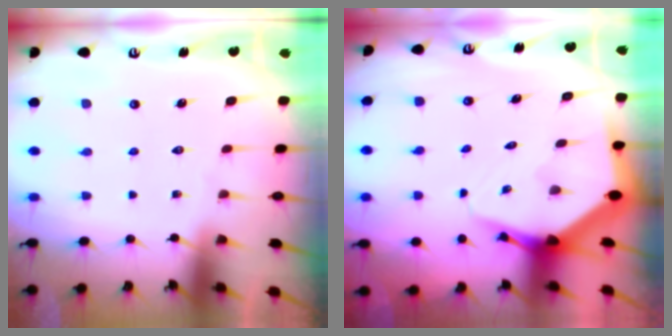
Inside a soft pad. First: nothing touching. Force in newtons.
{"total": 5.8, "press": 5.8, "slide": 0.4}